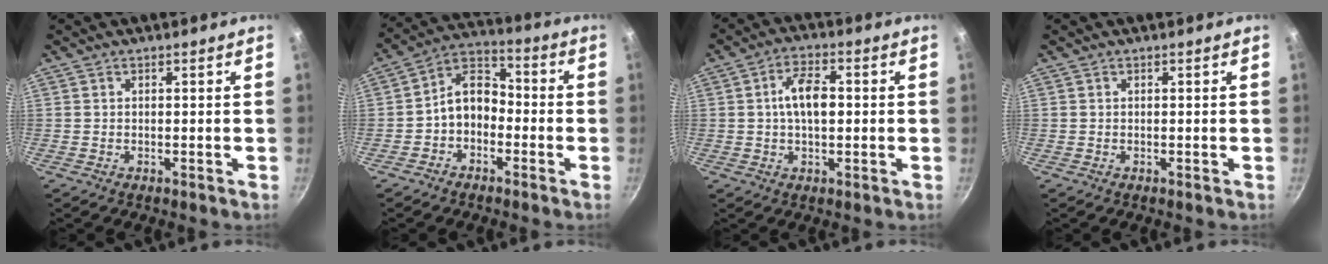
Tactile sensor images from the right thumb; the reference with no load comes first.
{"total": 8.2, "force": [-2.1, 6.1, 5.2], "torque": [-0.056, 0.046, -0.053]}
{"total": 7.3, "force": [0.5, 3.9, 6.2], "torque": [-0.094, 0.018, 0.004]}
{"total": 0.0}